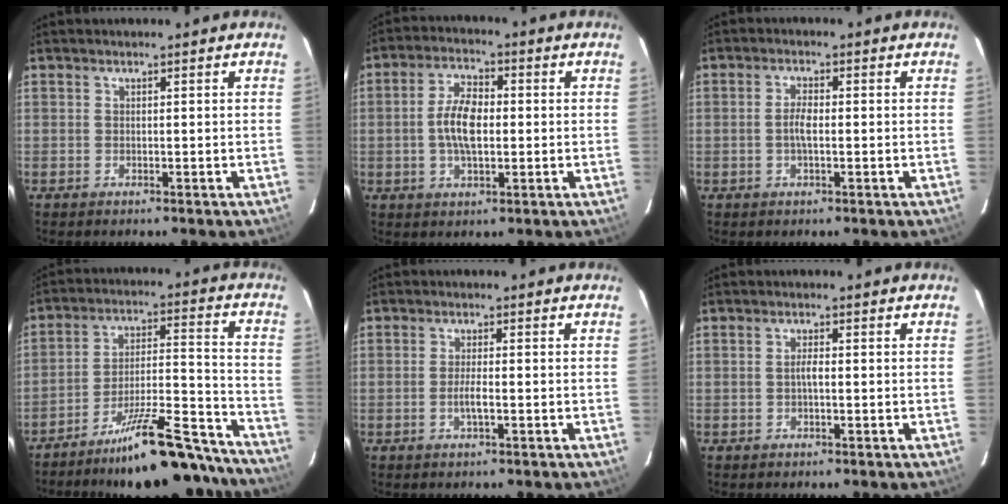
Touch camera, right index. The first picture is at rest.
{"total": 7.6, "force": [-0.4, 3.7, 6.7], "torque": [-0.129, 0.009, -0.007]}
{"total": 2.9, "force": [-0.4, 1.0, 2.7], "torque": [-0.054, 0.002, -0.007]}
{"total": 21.6, "force": [-18.5, 4.3, 10.3], "torque": [-0.155, 0.009, -0.264]}
{"total": 2.3, "force": [-0.8, 0.2, 2.1], "torque": [-0.042, -0.004, -0.015]}
{"total": 1.5, "force": [-0.2, 0.3, 1.4], "torque": [-0.029, 0.003, -0.007]}